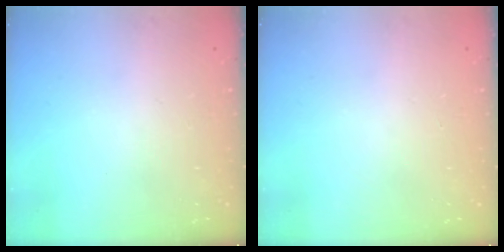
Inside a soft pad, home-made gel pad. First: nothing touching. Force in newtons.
{"total": 0.0}